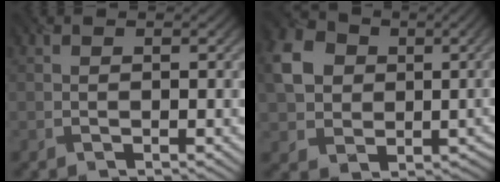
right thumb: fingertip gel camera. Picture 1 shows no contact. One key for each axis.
{"total": 8.5, "fx": 1.0, "fy": 7.4, "fz": 4.1, "tx": -0.111, "ty": 0.000, "tz": 0.018}